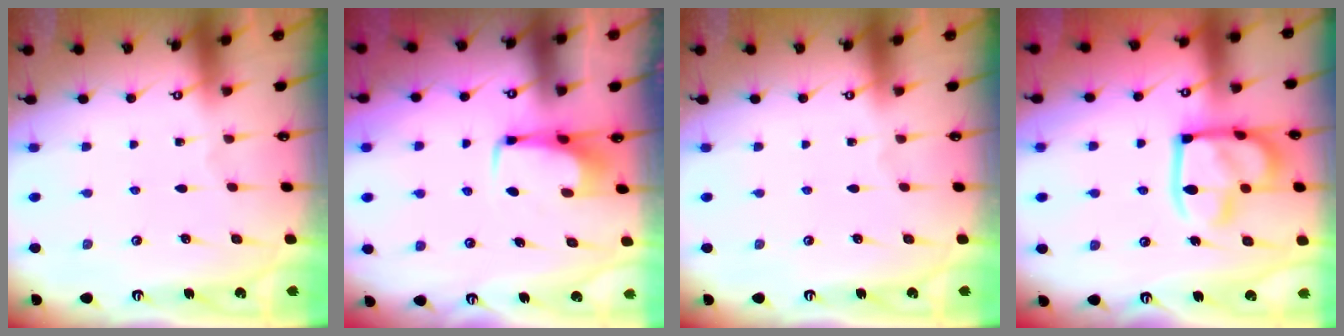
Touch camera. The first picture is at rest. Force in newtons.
{"total": 3.0, "press": 3.0, "slide": 0.4}
{"total": 0.0}
{"total": 18.0, "press": 17.9, "slide": 2.0}